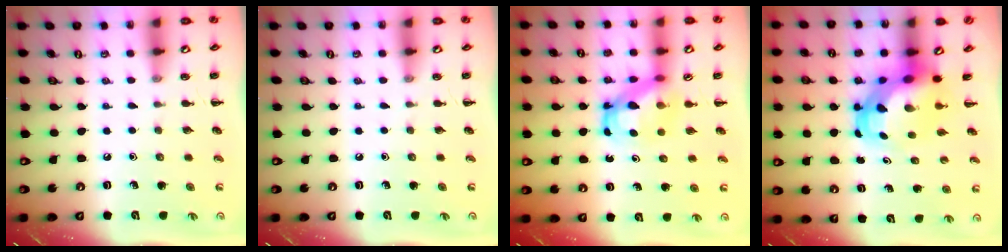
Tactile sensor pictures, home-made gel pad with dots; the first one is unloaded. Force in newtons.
{"total": 0.0}
{"total": 5.2, "press": 5.2, "slide": 0.7}
{"total": 6.2, "press": 6.0, "slide": 1.7}